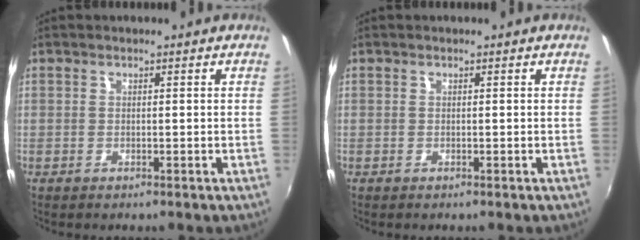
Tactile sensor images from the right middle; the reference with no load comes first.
{"total": 0.0}